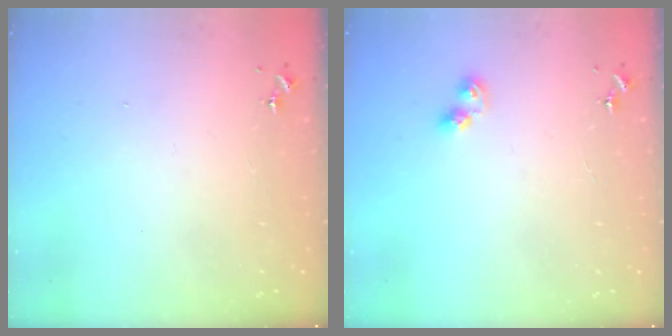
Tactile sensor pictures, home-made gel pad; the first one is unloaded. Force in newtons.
{"total": 5.7, "press": 5.7, "slide": 0.5}